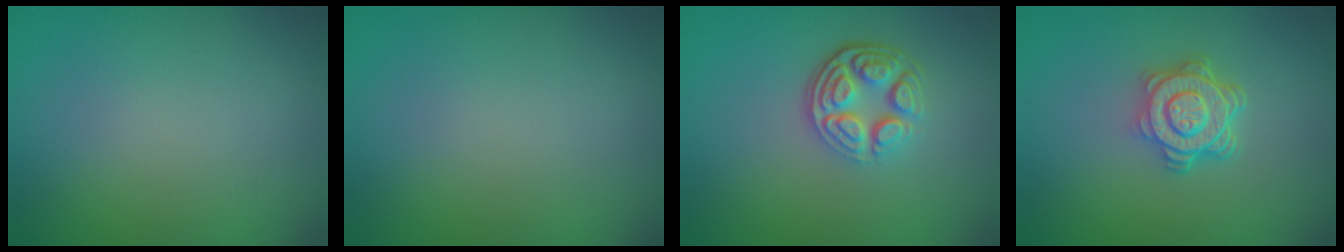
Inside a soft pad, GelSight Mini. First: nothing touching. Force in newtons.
{"total": 0.0}
{"total": 4.7, "press": 3.3, "slide": 3.3}
{"total": 4.5, "press": 3.5, "slide": 2.9}